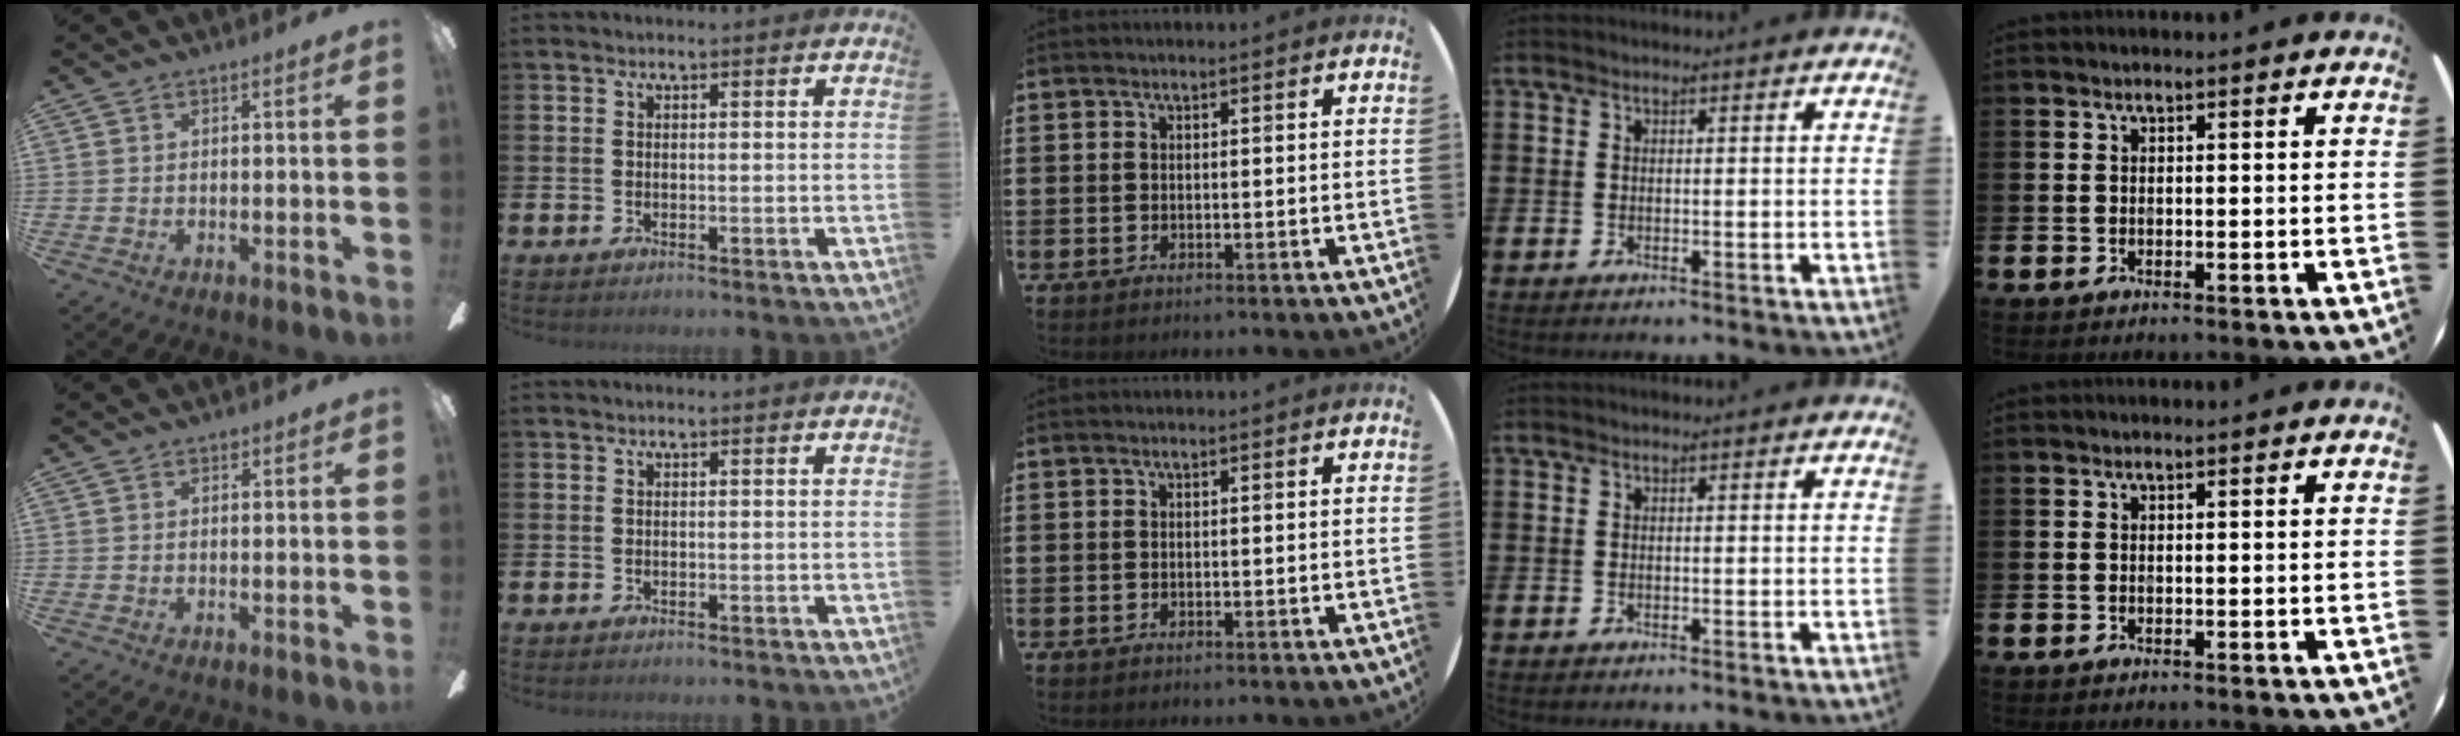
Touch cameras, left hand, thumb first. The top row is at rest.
{"thumb": {"total": 0.6, "force": [0.4, 0.4, 0.1], "torque": [0.004, -0.001, 0.005]}}